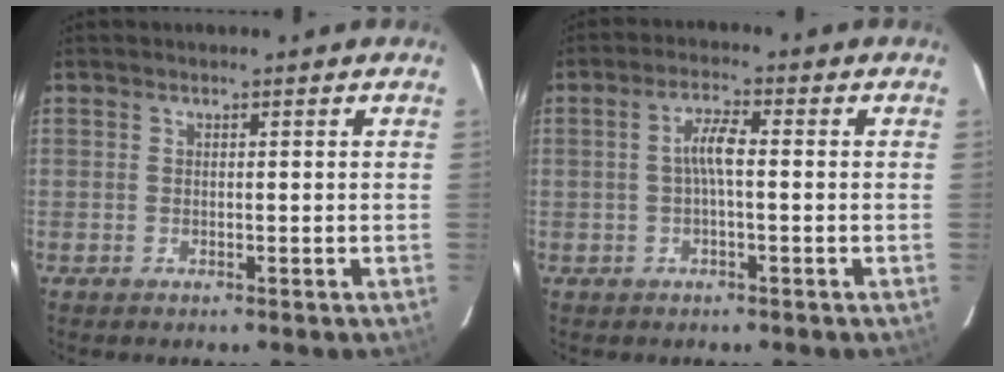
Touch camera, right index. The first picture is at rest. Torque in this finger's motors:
{"motor_torque": [0.13, -0.05, 0.13, 0.10]}